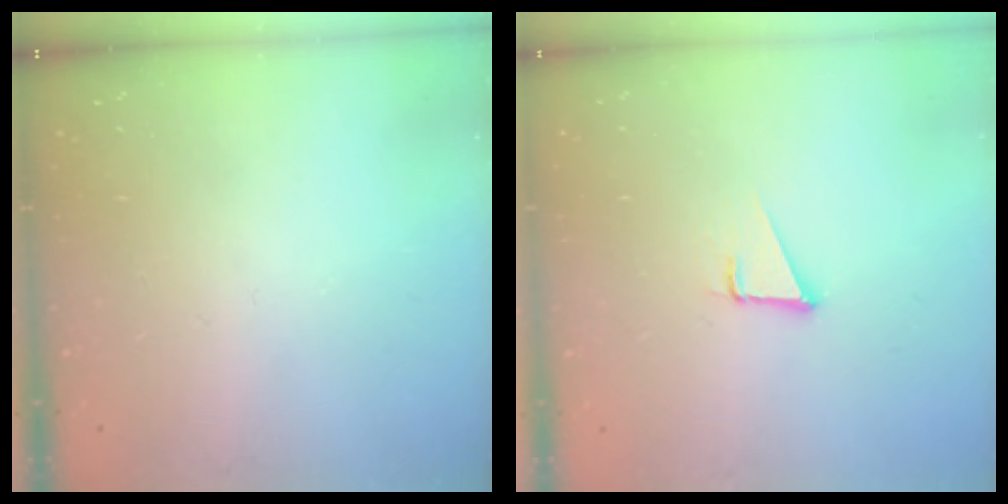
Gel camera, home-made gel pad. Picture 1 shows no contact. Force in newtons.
{"total": 3.6, "press": 2.7, "slide": 2.4}